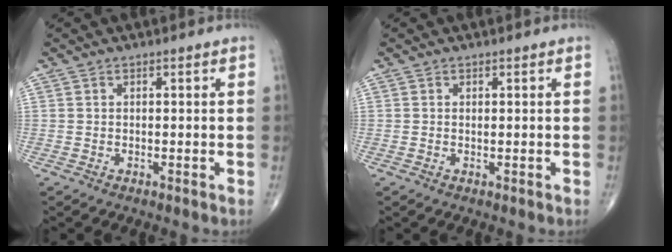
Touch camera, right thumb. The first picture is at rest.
{"total": 0.0}